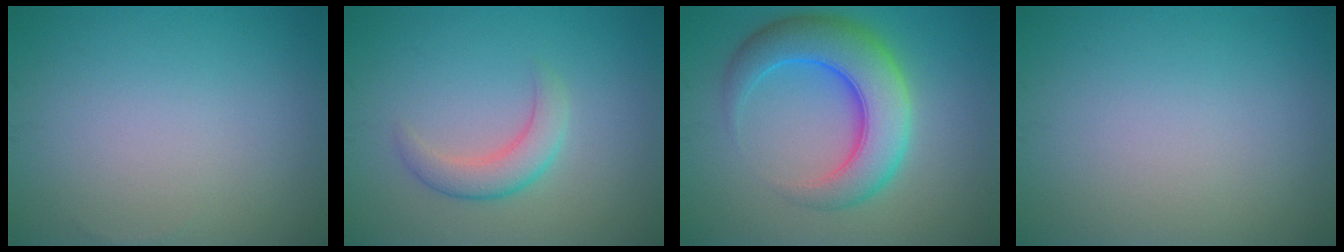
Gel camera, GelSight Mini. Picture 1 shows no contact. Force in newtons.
{"total": 2.9, "press": 2.9, "slide": 0.2}
{"total": 8.0, "press": 8.0, "slide": 0.1}
{"total": 0.0}